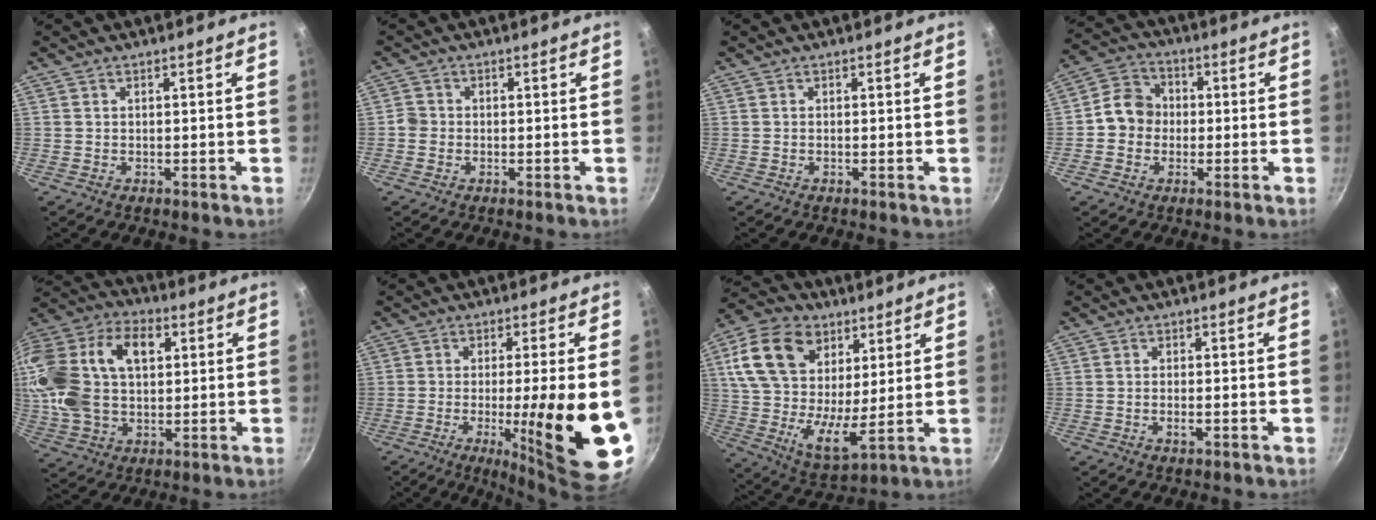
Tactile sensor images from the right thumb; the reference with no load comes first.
{"total": 2.0, "force": [-0.7, 1.7, 0.6], "torque": [-0.004, 0.010, -0.016]}
{"total": 0.0}
{"total": 8.0, "force": [-0.6, 7.1, 3.7], "torque": [-0.031, 0.020, -0.029]}
{"total": 23.3, "force": [4.7, 15.4, 16.8], "torque": [-0.330, 0.023, 0.078]}
{"total": 18.6, "force": [-3.7, 3.1, 17.9], "torque": [-0.249, -0.006, -0.044]}
{"total": 19.6, "force": [8.4, 12.2, 12.9], "torque": [-0.226, -0.023, 0.146]}
{"total": 1.6, "force": [-0.5, 0.5, 1.5], "torque": [-0.033, 0.003, -0.011]}